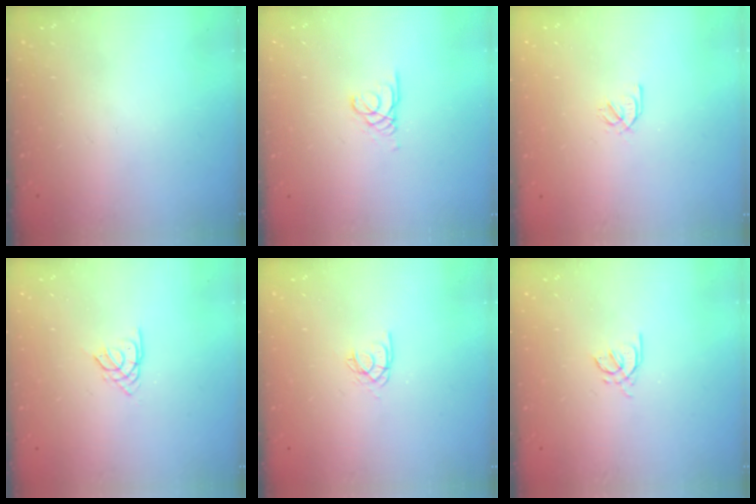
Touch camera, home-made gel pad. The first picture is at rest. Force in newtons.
{"total": 1.7, "press": 1.7, "slide": 0.1}
{"total": 2.1, "press": 2.0, "slide": 0.7}
{"total": 2.5, "press": 2.4, "slide": 0.5}
{"total": 2.5, "press": 2.5, "slide": 0.1}
{"total": 2.8, "press": 2.7, "slide": 0.8}